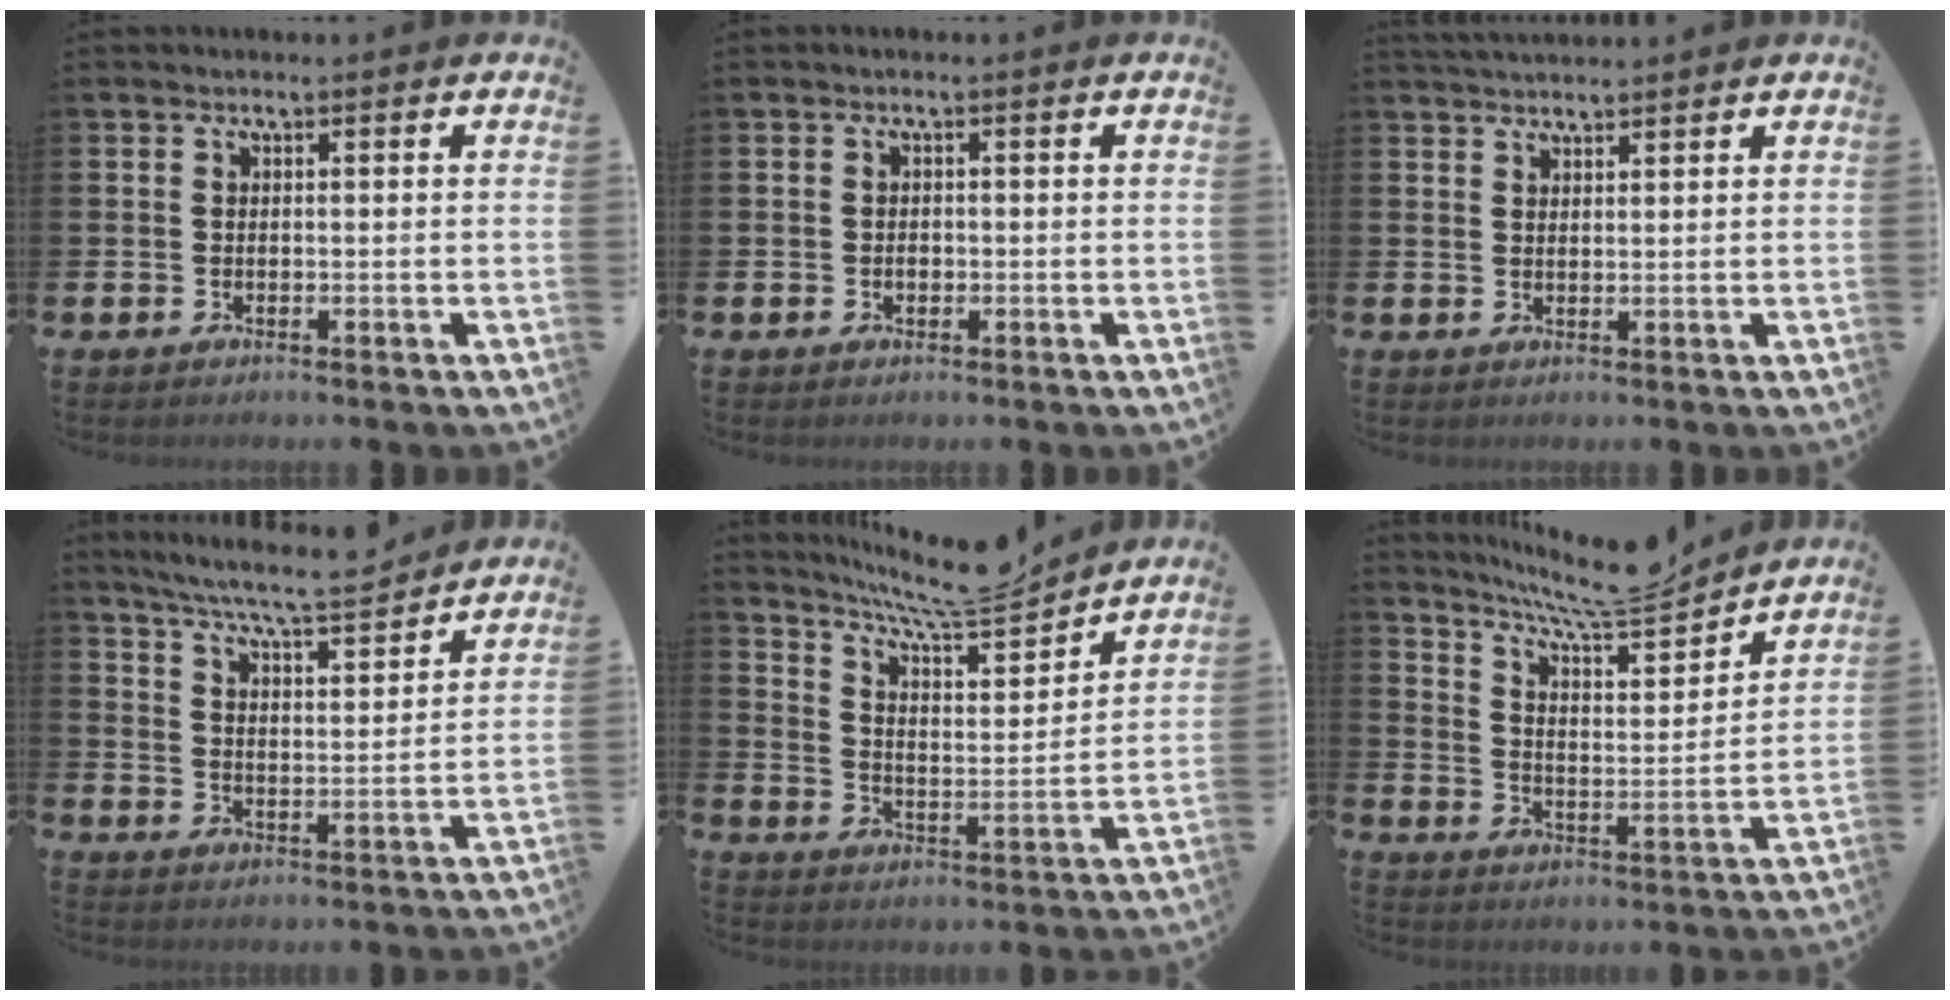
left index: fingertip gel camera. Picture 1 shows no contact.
{"total": 1.0, "force": [-0.2, 0.8, 0.6], "torque": [-0.009, 0.003, -0.007]}
{"total": 2.5, "force": [2.4, 0.4, 0.3], "torque": [-0.009, -0.008, 0.045]}
{"total": 7.2, "force": [6.8, 0.0, 2.4], "torque": [-0.073, -0.044, 0.118]}
{"total": 9.2, "force": [8.5, 1.0, 3.6], "torque": [-0.087, -0.058, 0.149]}
{"total": 9.3, "force": [8.6, 1.0, 3.6], "torque": [-0.096, -0.054, 0.152]}